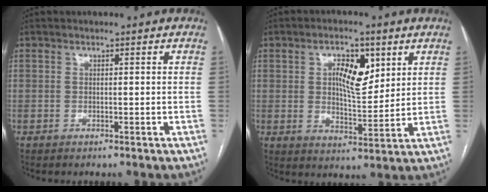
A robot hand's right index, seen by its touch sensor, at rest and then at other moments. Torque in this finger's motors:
{"motor_torque": [0.65, 0.39, 0.23, 0.12]}